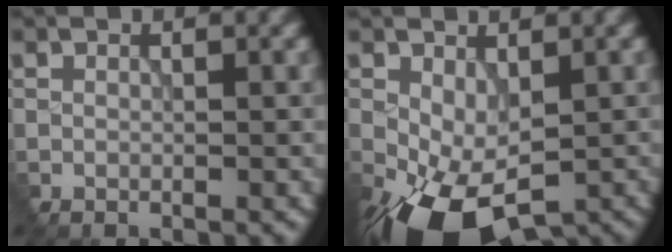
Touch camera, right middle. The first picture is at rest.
{"total": 9.5, "force": [-4.2, 5.0, 6.9], "torque": [-0.141, -0.034, -0.060]}